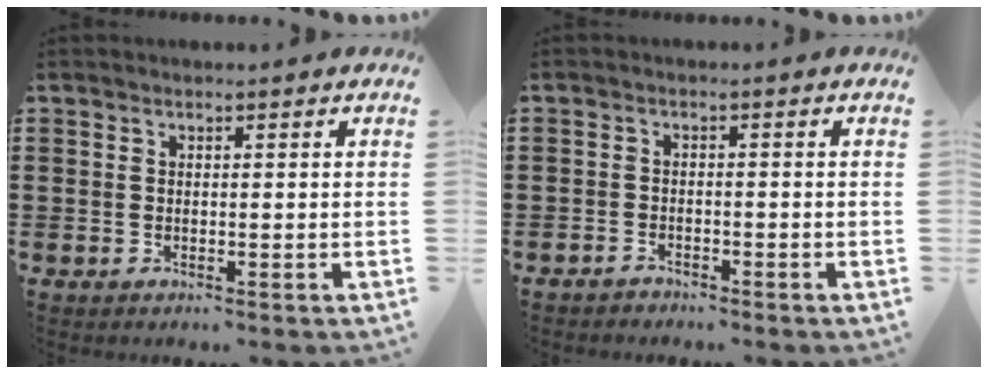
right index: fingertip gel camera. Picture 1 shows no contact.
{"total": 1.3, "force": [-1.3, 0.4, 0.0], "torque": [-0.004, 0.004, -0.028]}